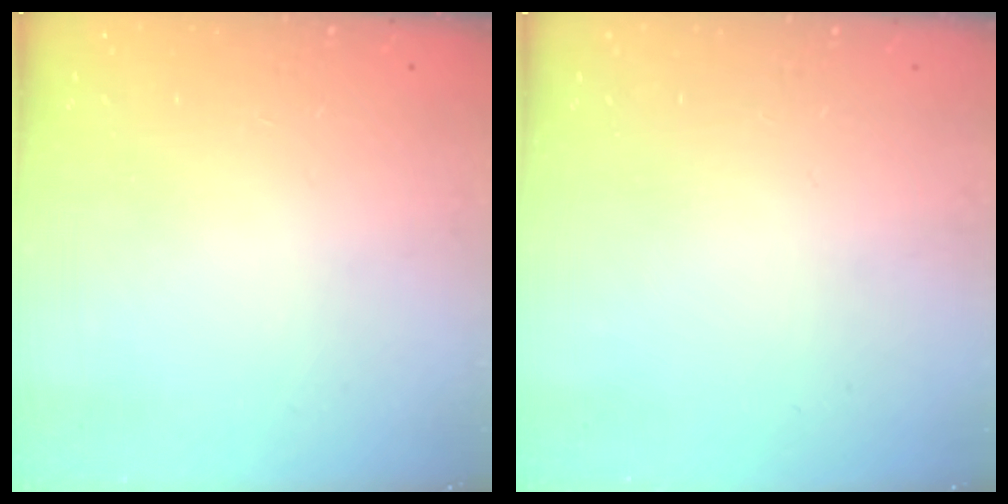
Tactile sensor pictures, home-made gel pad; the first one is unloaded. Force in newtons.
{"total": 0.0}